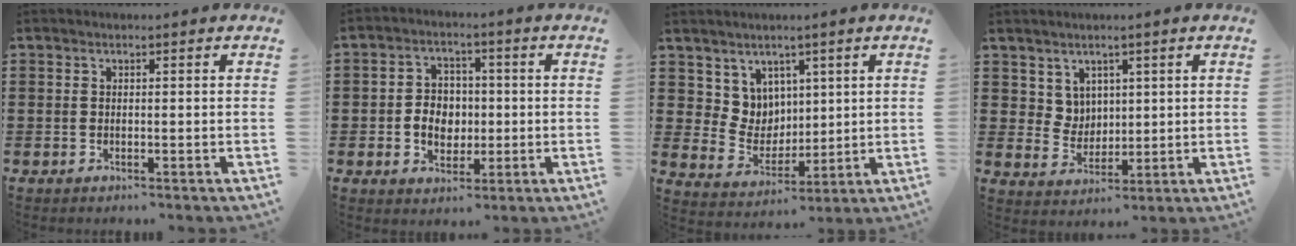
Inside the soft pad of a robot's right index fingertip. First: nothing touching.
{"total": 5.0, "force": [-0.5, 4.3, 2.4], "torque": [-0.049, 0.009, -0.013]}
{"total": 6.5, "force": [3.7, 5.2, 0.3], "torque": [-0.041, -0.008, 0.074]}
{"total": 4.5, "force": [2.8, 3.6, 0.5], "torque": [-0.029, 0.006, 0.053]}